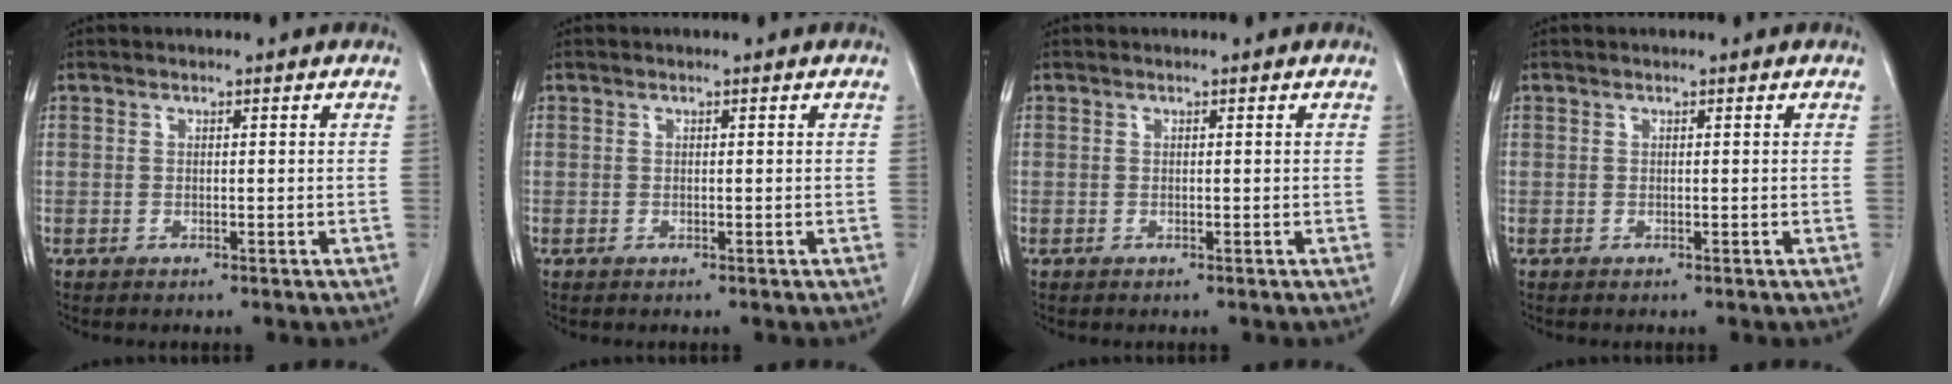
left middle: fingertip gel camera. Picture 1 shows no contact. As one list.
[{"total": 0.0}, {"total": 0.0}, {"total": 0.0}]